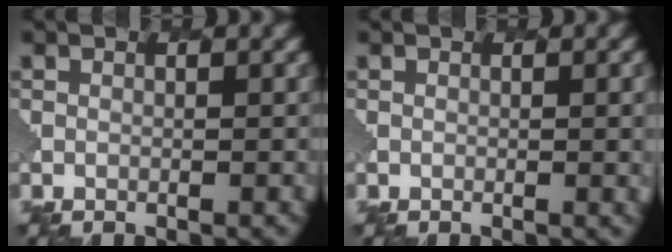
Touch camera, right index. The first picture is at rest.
{"total": 2.5, "force": [0.2, 0.9, 2.3], "torque": [-0.015, 0.004, -0.001]}